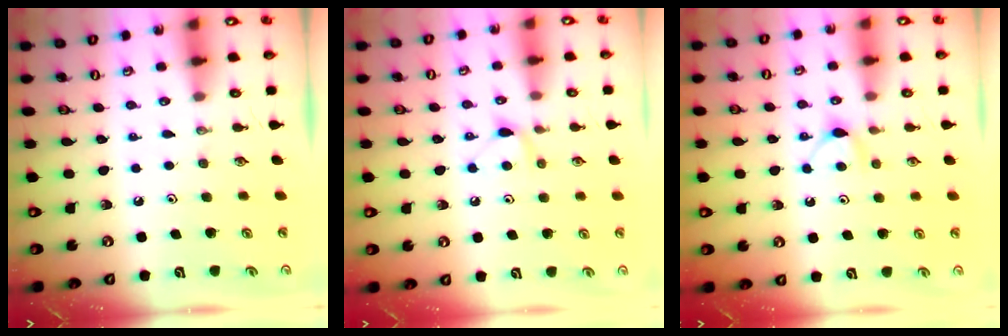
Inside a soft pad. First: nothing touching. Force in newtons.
{"total": 6.1, "press": 6.1, "slide": 0.9}
{"total": 4.5, "press": 4.5, "slide": 0.5}